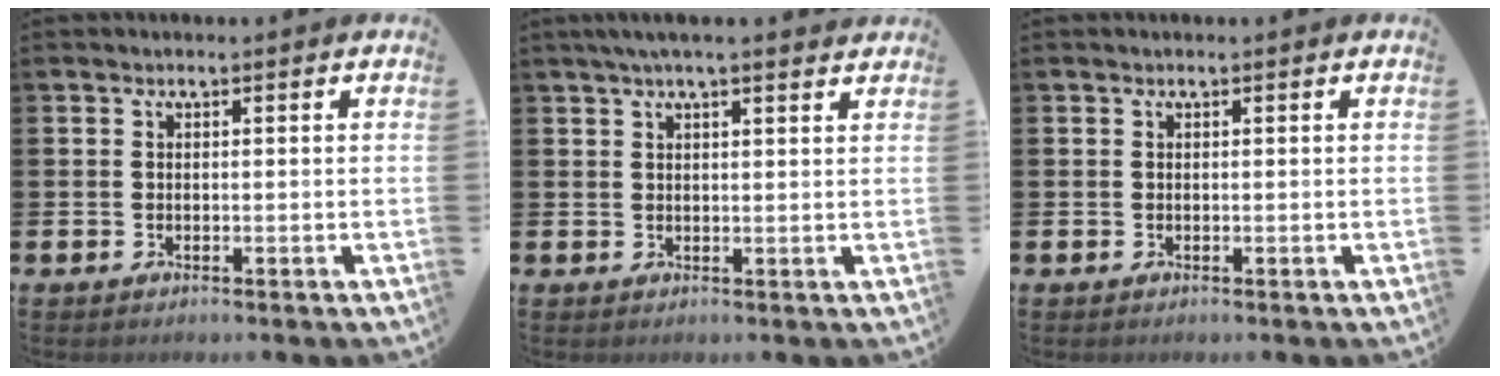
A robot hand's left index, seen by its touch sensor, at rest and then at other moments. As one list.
[{"total": 3.0, "force": [2.6, 0.2, 1.5], "torque": [-0.029, -0.004, 0.045]}, {"total": 0.0}]